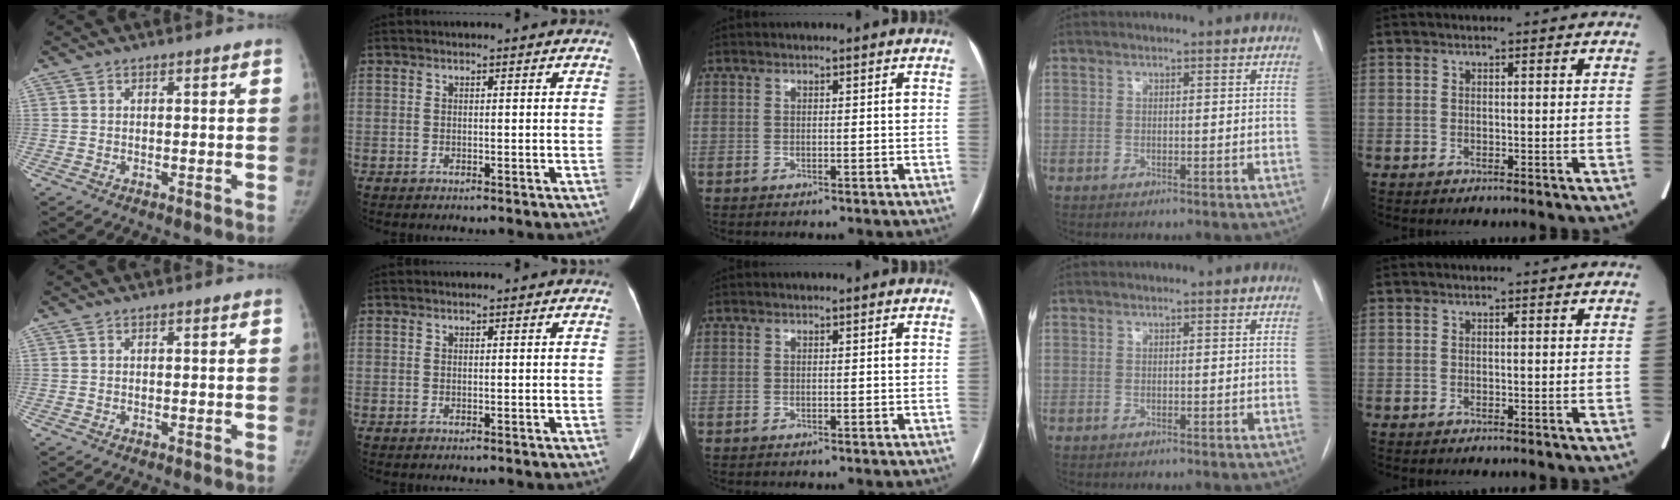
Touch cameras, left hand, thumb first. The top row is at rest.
{}